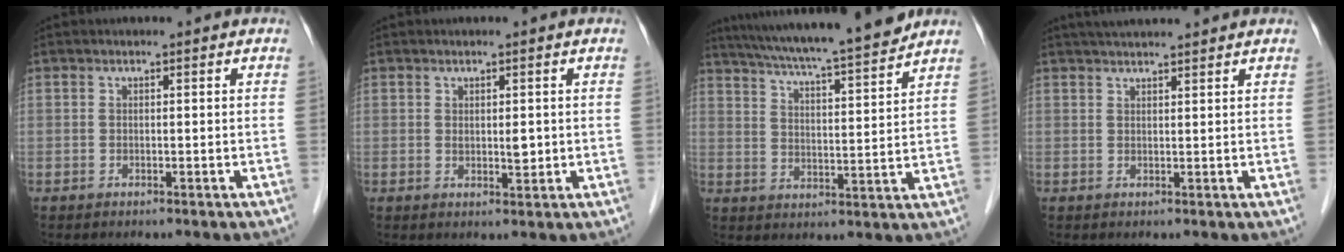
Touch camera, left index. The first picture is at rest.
{"total": 1.8, "force": [0.3, 0.7, 1.6], "torque": [-0.026, -0.004, 0.008]}
{"total": 17.0, "force": [15.1, -0.2, 7.9], "torque": [-0.134, 0.002, 0.224]}
{"total": 6.8, "force": [6.1, 0.3, 2.9], "torque": [-0.043, 0.036, 0.088]}